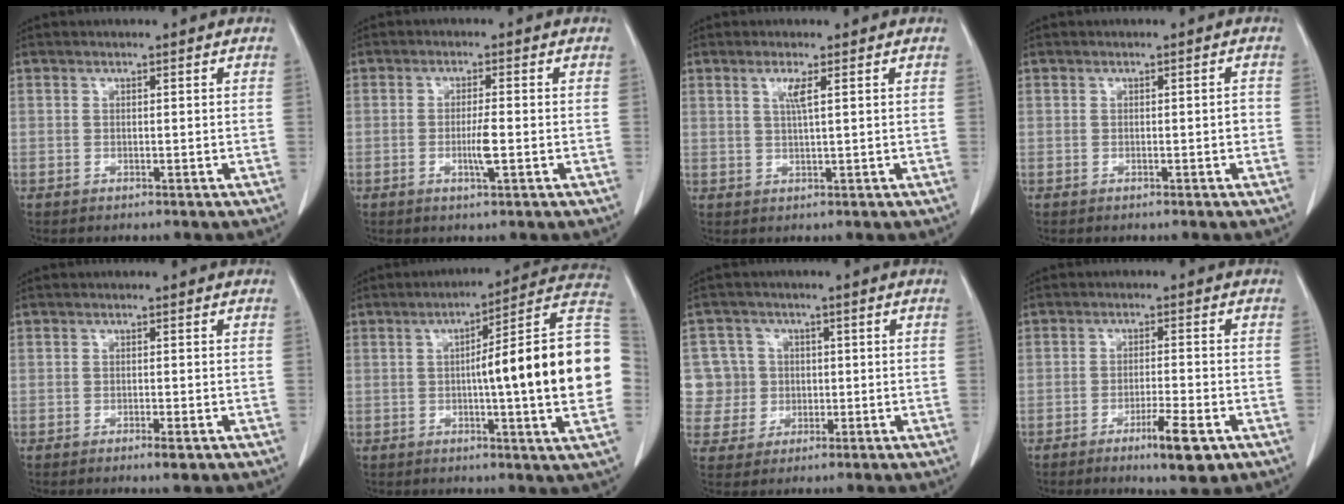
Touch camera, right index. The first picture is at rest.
{"total": 3.3, "force": [-0.9, 0.0, 3.1], "torque": [-0.061, -0.004, -0.017]}
{"total": 2.4, "force": [1.0, -0.2, 2.2], "torque": [-0.048, -0.001, 0.019]}
{"total": 1.1, "force": [-0.4, 0.1, 1.0], "torque": [-0.009, 0.002, -0.005]}
{"total": 1.7, "force": [-1.0, 0.3, 1.4], "torque": [-0.023, -0.002, -0.012]}
{"total": 21.1, "force": [-0.2, 0.5, 21.1], "torque": [-0.207, 0.036, -0.008]}
{"total": 6.6, "force": [0.2, 6.6, 0.1], "torque": [-0.001, 0.018, 0.012]}
{"total": 6.2, "force": [-3.4, 0.7, 5.1], "torque": [-0.085, -0.008, -0.049]}